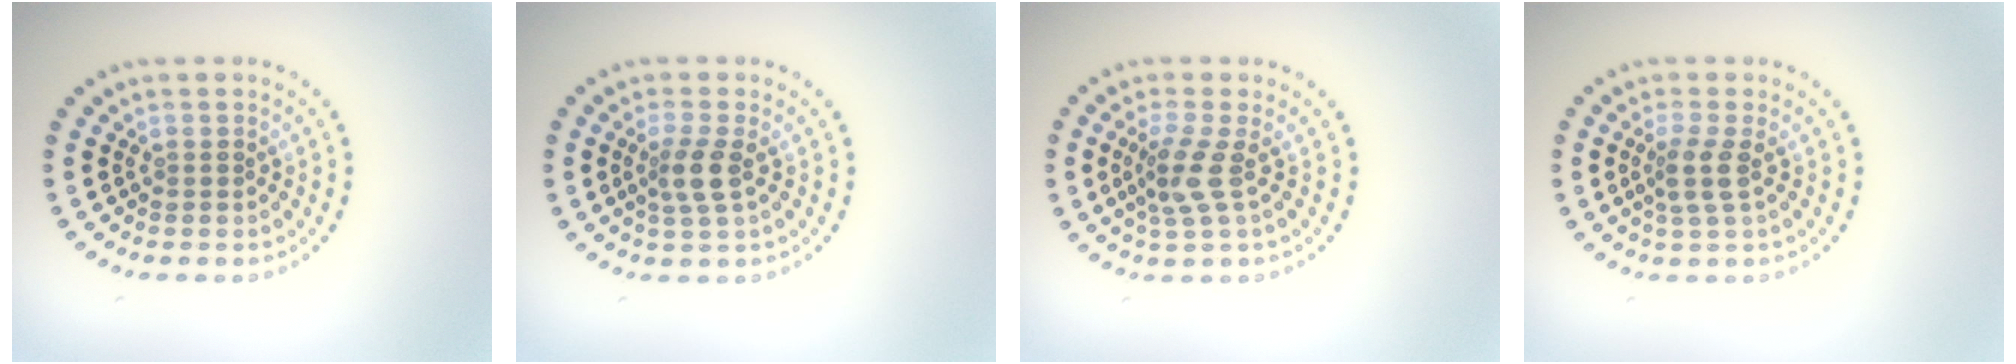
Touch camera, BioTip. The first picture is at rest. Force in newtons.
{"total": 2.4, "press": 1.9, "slide": 1.4}
{"total": 2.7, "press": 2.1, "slide": 1.7}
{"total": 2.2, "press": 1.7, "slide": 1.3}